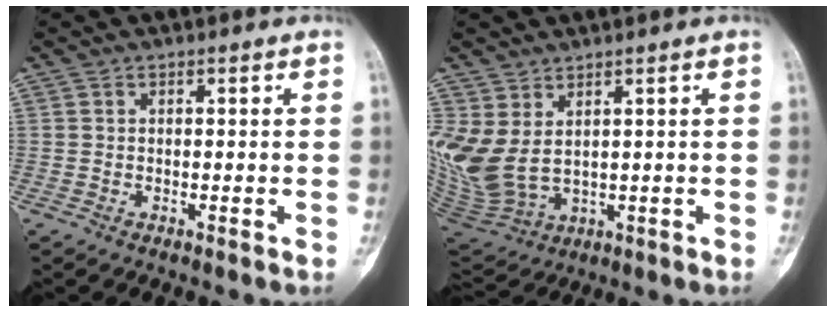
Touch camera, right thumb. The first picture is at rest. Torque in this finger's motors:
{"motor_torque": [-0.88, 2.37, 2.47, 0.30, 0.84]}